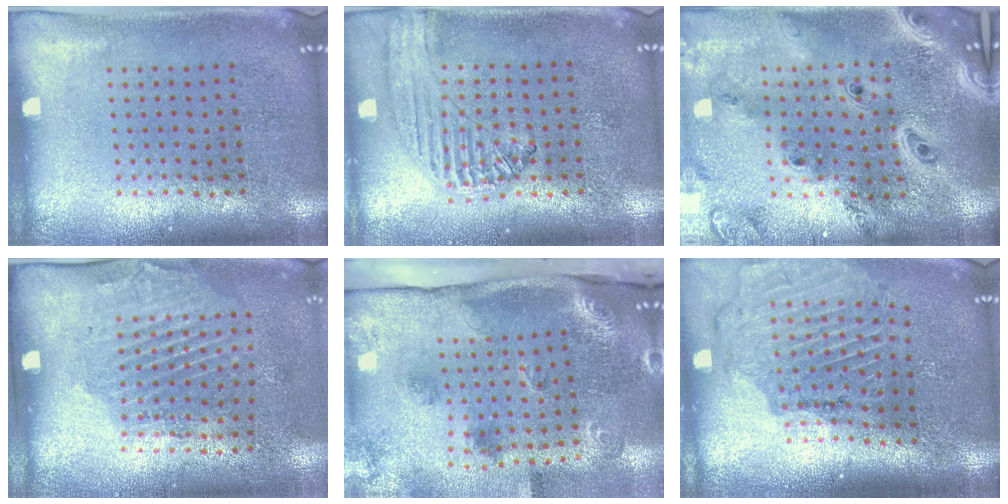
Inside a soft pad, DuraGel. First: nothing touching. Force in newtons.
{"total": 0.9, "press": 0.9, "slide": 0.1}
{"total": 4.1, "press": 3.1, "slide": 2.7}
{"total": 2.0, "press": 1.2, "slide": 1.6}
{"total": 2.7, "press": 1.9, "slide": 1.8}
{"total": 1.7, "press": 1.7, "slide": 0.1}